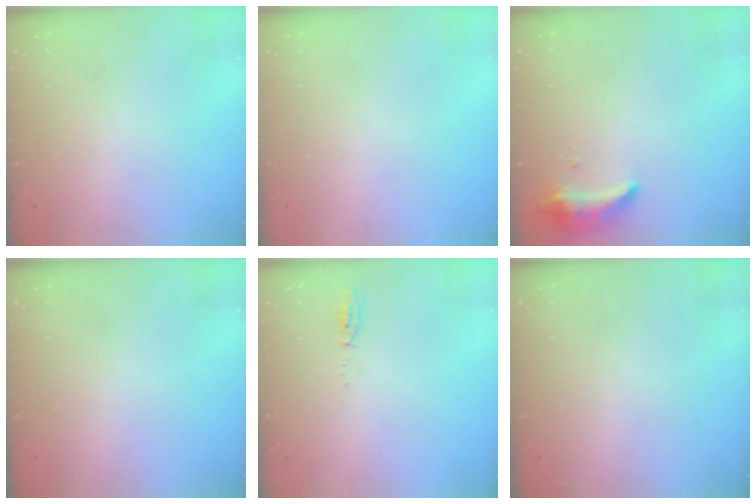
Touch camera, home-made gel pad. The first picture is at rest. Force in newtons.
{"total": 0.0}
{"total": 8.4, "press": 8.4, "slide": 0.4}
{"total": 0.0}
{"total": 3.4, "press": 3.3, "slide": 0.8}
{"total": 2.3, "press": 2.2, "slide": 0.8}